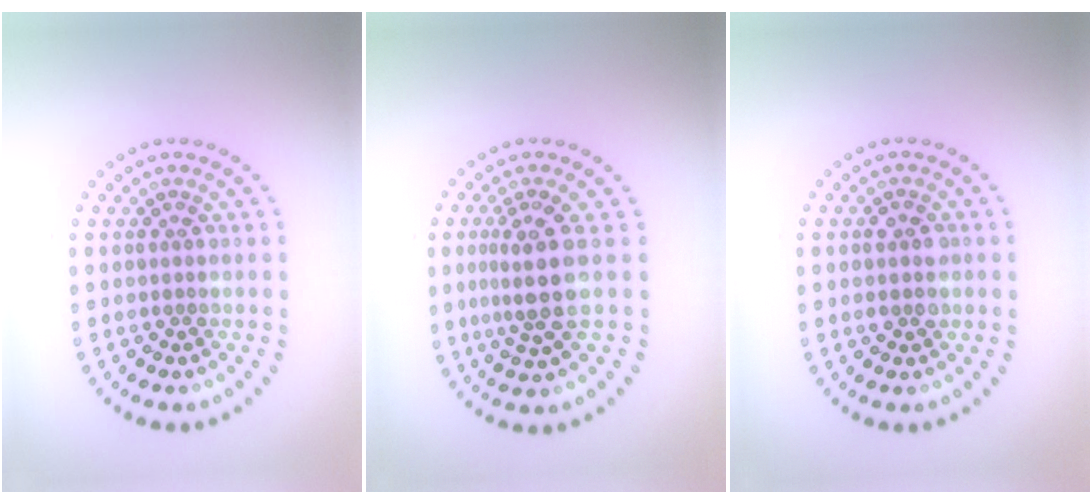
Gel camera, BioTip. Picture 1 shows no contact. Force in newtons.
{"total": 3.8, "press": 3.1, "slide": 2.1}
{"total": 2.3, "press": 2.3, "slide": 0.2}